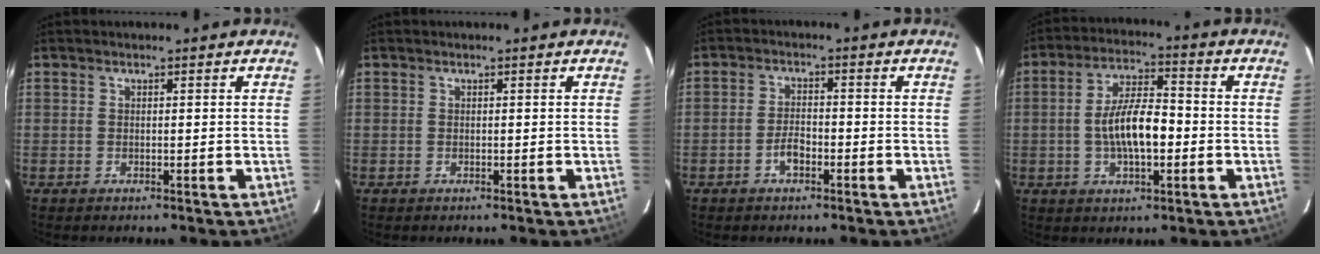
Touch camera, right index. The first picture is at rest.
{"total": 0.0}
{"total": 3.4, "force": [-1.9, 1.6, 2.3], "torque": [-0.050, 0.006, -0.034]}
{"total": 9.8, "force": [-1.6, 3.7, 9.0], "torque": [-0.170, 0.008, -0.025]}